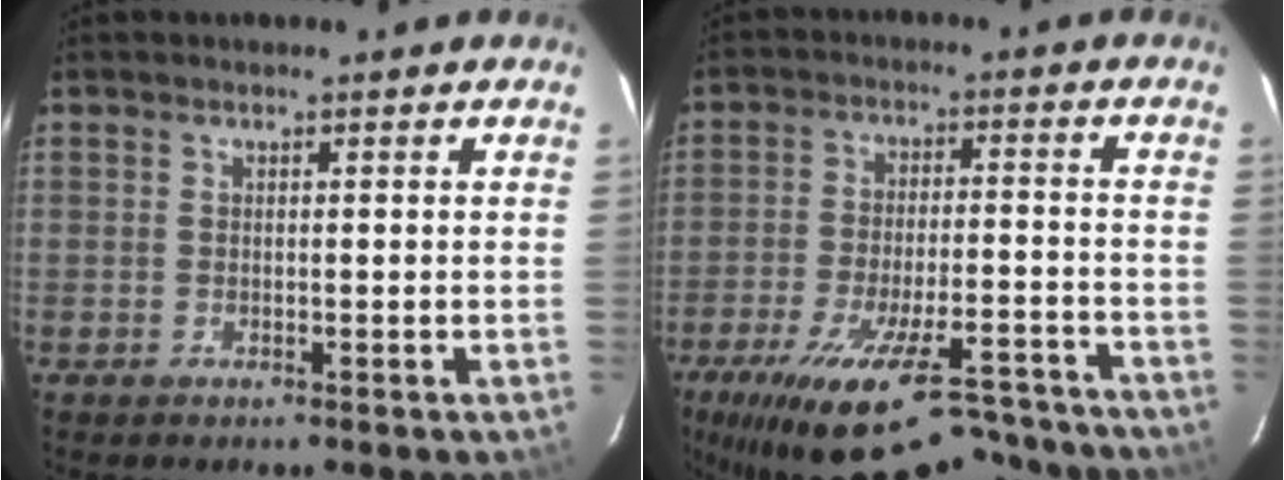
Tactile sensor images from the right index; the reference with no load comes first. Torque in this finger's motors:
{"motor_torque": [1.82, -0.32, 0.99, 0.21]}